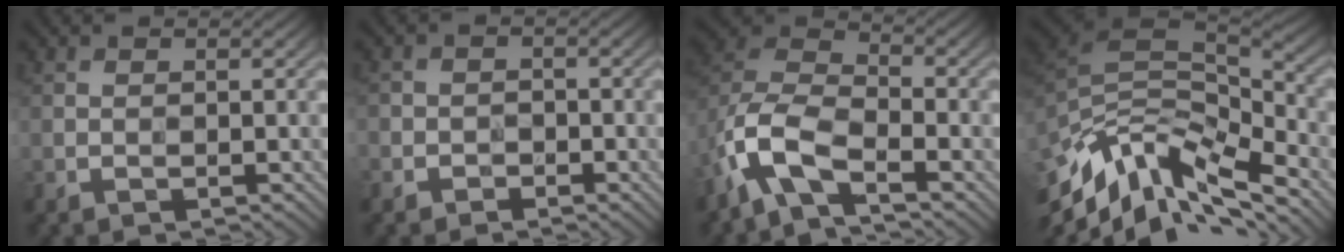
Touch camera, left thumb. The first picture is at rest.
{"total": 1.8, "force": [-1.2, 1.2, -0.3], "torque": [0.019, -0.001, -0.032]}
{"total": 8.5, "force": [-5.2, 3.3, 5.9], "torque": [-0.136, 0.002, -0.122]}
{"total": 12.9, "force": [-9.0, 4.6, 8.1], "torque": [-0.188, -0.006, -0.158]}